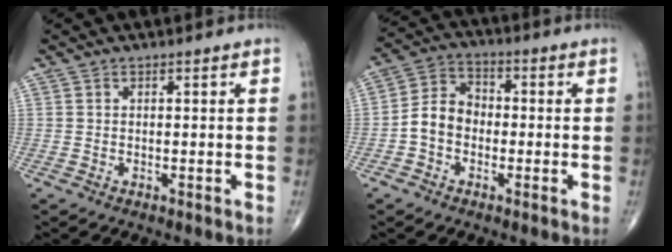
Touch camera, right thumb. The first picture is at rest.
{"total": 7.5, "force": [-1.7, 5.9, 4.3], "torque": [-0.065, 0.032, -0.046]}